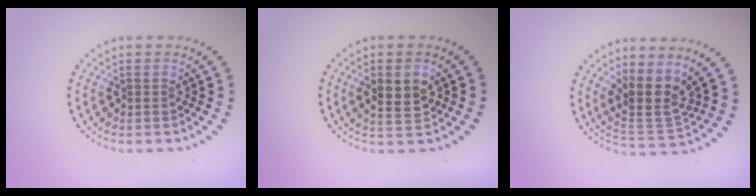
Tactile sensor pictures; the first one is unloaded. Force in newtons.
{"total": 2.9, "press": 2.9, "slide": 0.4}
{"total": 3.9, "press": 3.1, "slide": 2.4}